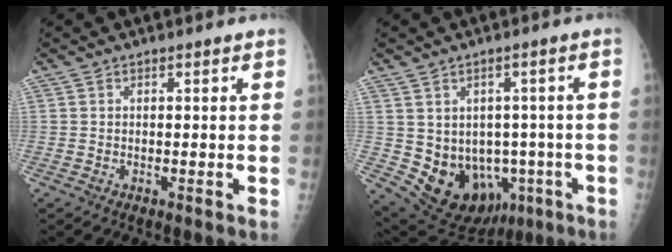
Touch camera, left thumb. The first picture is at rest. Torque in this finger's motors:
{"motor_torque": [-0.50, 0.57, 0.27, -0.19, 0.09]}